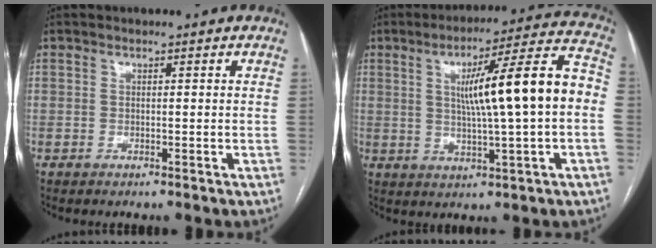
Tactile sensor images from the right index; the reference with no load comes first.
{"total": 15.6, "force": [0.9, 0.6, 15.5], "torque": [-0.235, 0.026, 0.015]}